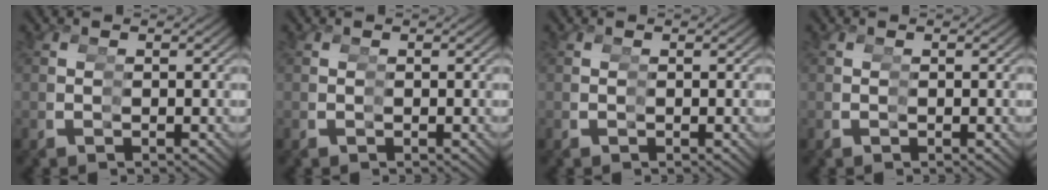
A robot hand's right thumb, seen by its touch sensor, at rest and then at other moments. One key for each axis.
{"total": 0.0}
{"total": 0.0}
{"total": 0.0}